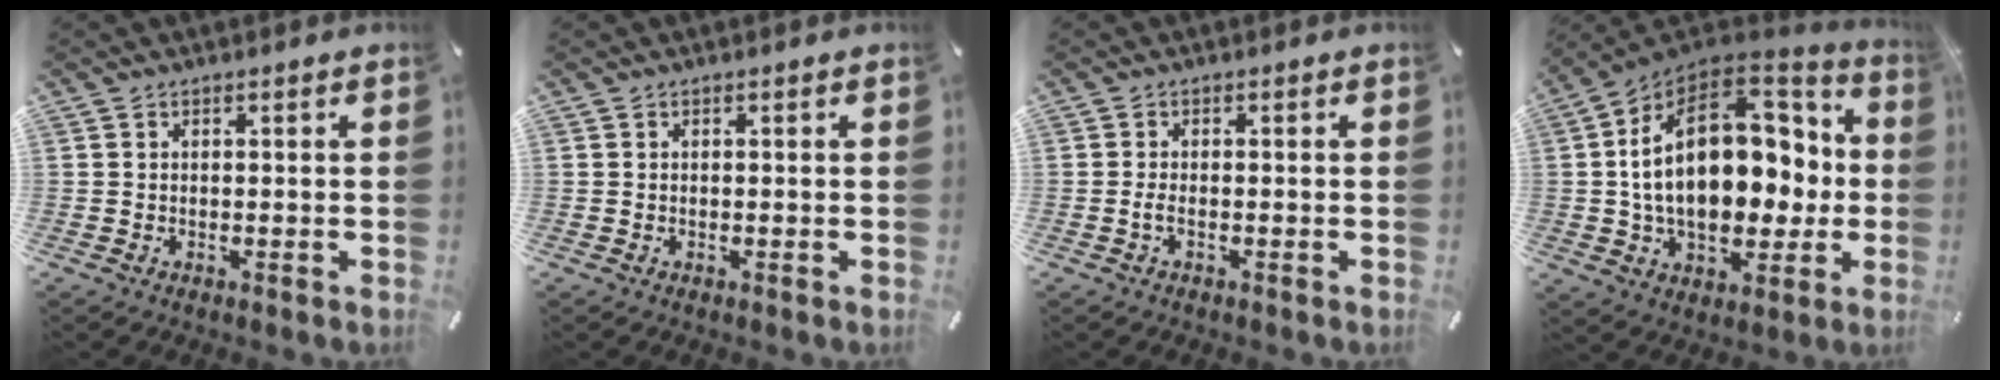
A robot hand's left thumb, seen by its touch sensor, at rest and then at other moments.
{"total": 0.0}
{"total": 1.8, "force": [-0.7, 0.7, 1.6], "torque": [-0.035, -0.001, -0.015]}
{"total": 25.6, "force": [2.4, 16.5, 19.4], "torque": [-0.337, -0.007, 0.049]}